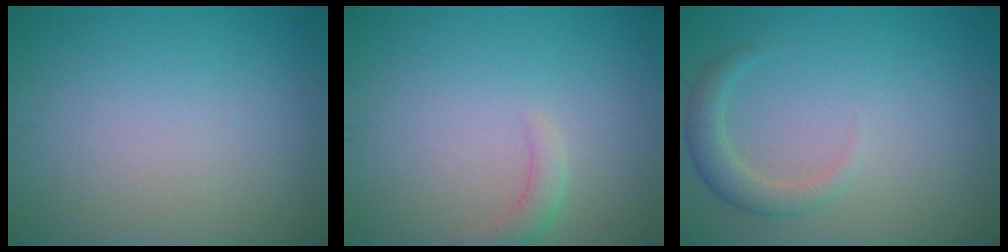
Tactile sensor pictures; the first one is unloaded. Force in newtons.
{"total": 1.6, "press": 1.6, "slide": 0.3}
{"total": 2.3, "press": 2.3, "slide": 0.2}